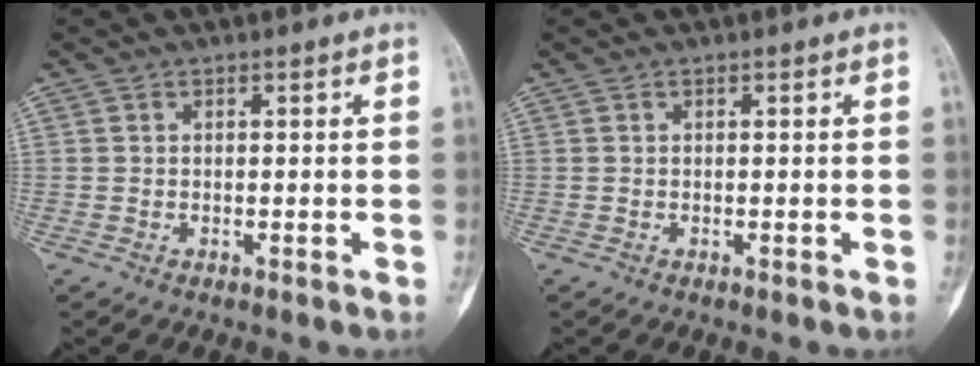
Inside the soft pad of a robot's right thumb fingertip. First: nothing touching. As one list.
[{"total": 0.0}]